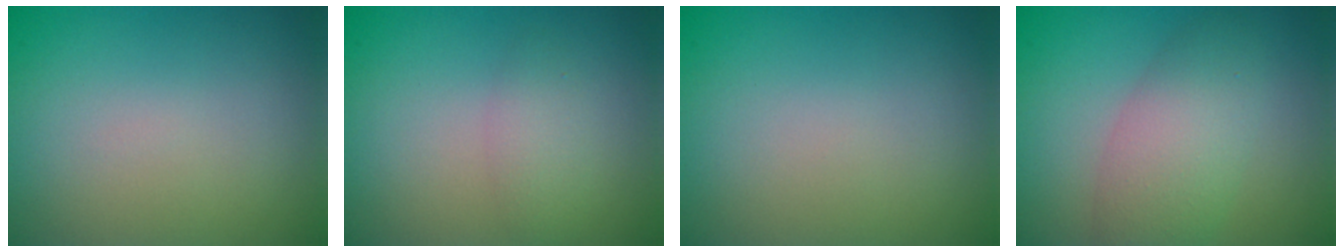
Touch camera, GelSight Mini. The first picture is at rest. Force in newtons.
{"total": 1.9, "press": 1.9, "slide": 0.1}
{"total": 0.0}
{"total": 4.8, "press": 4.8, "slide": 0.2}